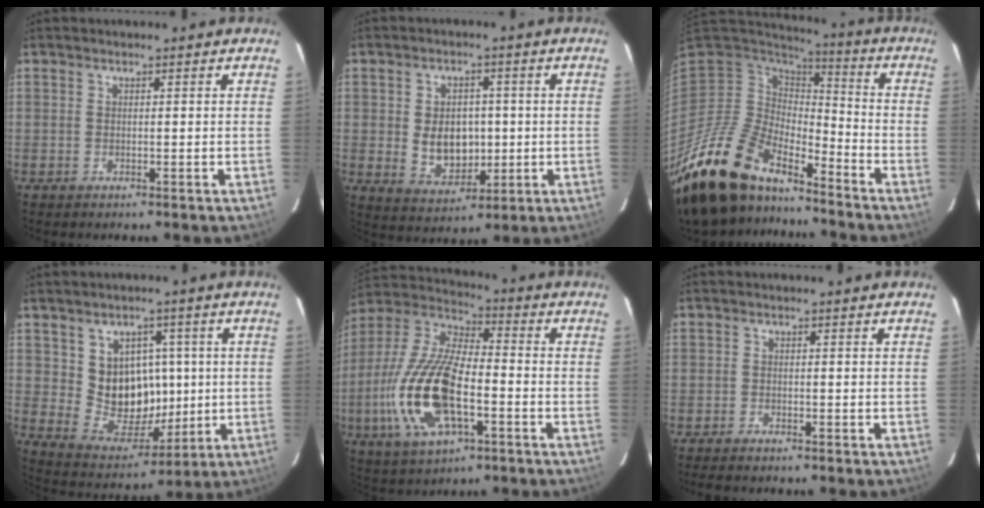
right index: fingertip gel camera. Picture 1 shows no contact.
{"total": 8.6, "force": [-0.2, 6.3, 5.8], "torque": [-0.113, 0.002, 0.014]}
{"total": 22.8, "force": [-17.4, 8.6, 12.0], "torque": [-0.252, -0.039, -0.316]}
{"total": 11.2, "force": [1.5, 9.7, 5.5], "torque": [-0.102, 0.002, 0.048]}
{"total": 20.0, "force": [-5.6, 8.1, 17.4], "torque": [-0.375, -0.013, -0.106]}
{"total": 3.2, "force": [-2.9, 0.5, 1.3], "torque": [-0.035, -0.010, -0.050]}